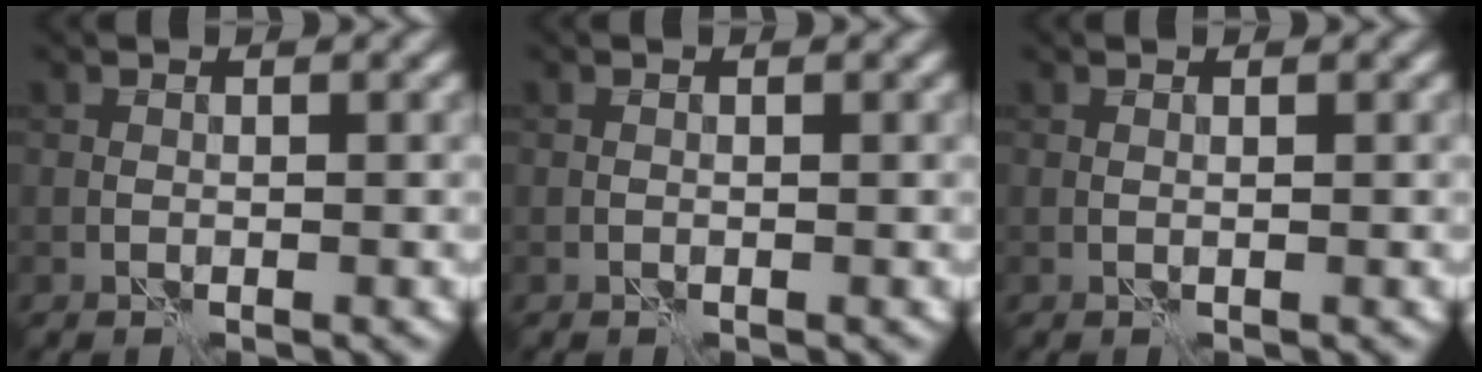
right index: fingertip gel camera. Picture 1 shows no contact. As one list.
[{"total": 0.0}, {"total": 0.0}]